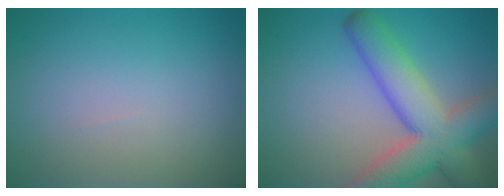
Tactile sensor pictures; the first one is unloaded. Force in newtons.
{"total": 8.7, "press": 8.7, "slide": 0.5}